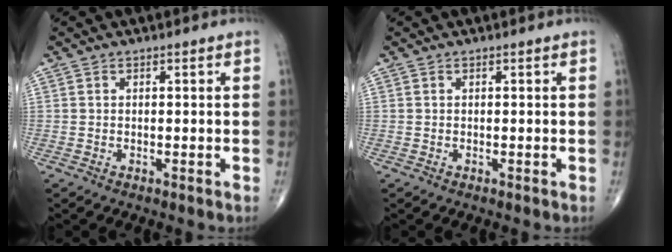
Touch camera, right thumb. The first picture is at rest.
{"total": 0.0}